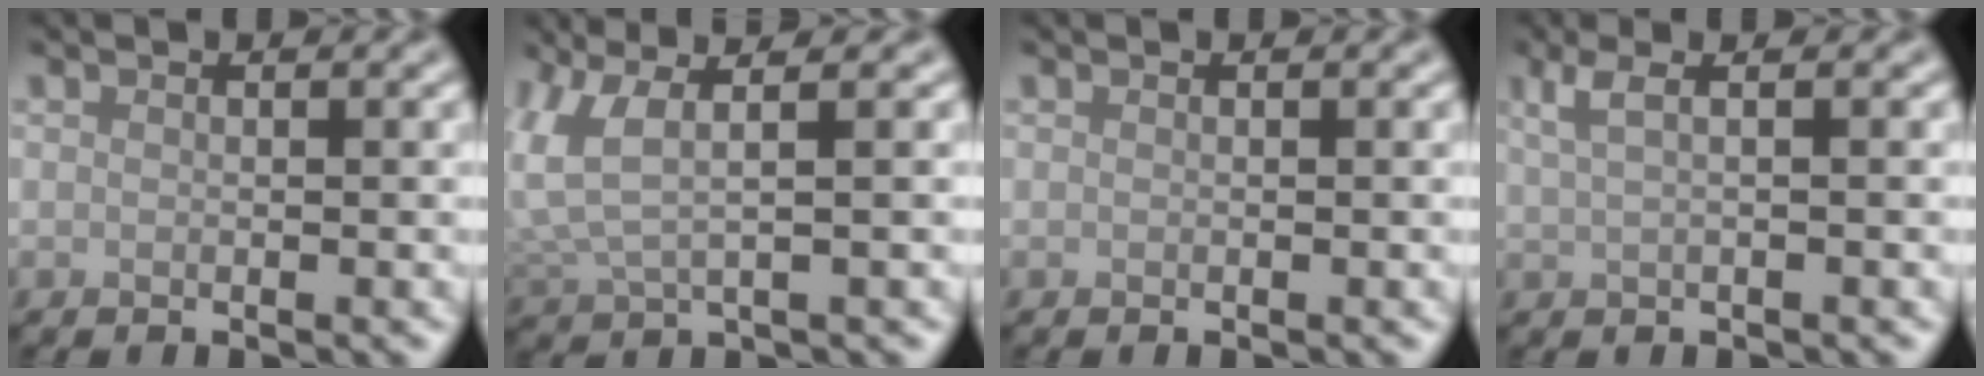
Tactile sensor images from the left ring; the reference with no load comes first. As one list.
[{"total": 4.3, "force": [1.7, 1.2, 3.7], "torque": [-0.096, 0.007, 0.038]}, {"total": 0.0}, {"total": 2.7, "force": [1.2, 1.0, 2.2], "torque": [-0.035, 0.002, 0.010]}]